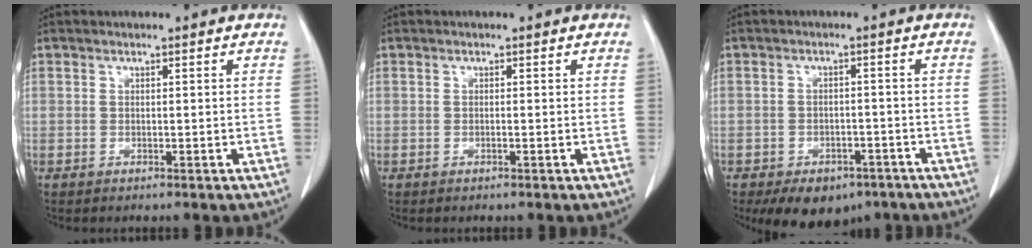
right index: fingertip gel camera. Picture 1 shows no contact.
{"total": 0.0}
{"total": 8.9, "force": [-6.1, 5.3, 3.7], "torque": [-0.047, 0.008, -0.083]}